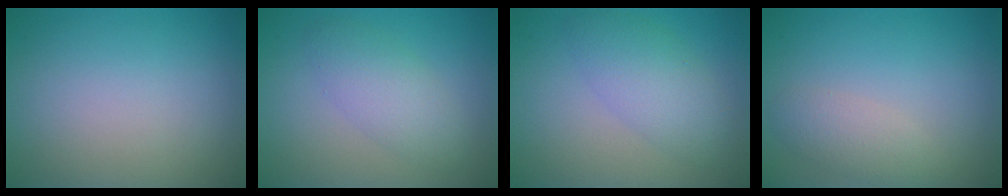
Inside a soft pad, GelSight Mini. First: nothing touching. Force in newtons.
{"total": 3.2, "press": 3.2, "slide": 0.1}
{"total": 4.0, "press": 4.0, "slide": 0.1}
{"total": 2.3, "press": 2.3, "slide": 0.2}